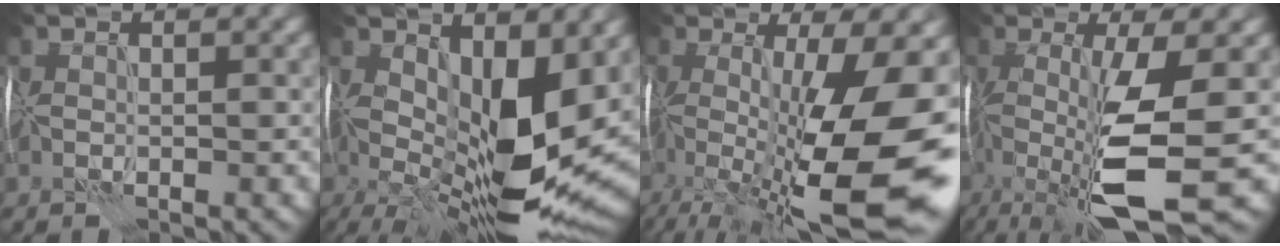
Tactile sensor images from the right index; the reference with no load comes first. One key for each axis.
{"total": 14.5, "fx": 1.1, "fy": 6.5, "fz": 12.9, "tx": -0.229, "ty": -0.020, "tz": 0.026}
{"total": 15.8, "fx": -3.2, "fy": 4.2, "fz": 14.9, "tx": -0.247, "ty": -0.012, "tz": -0.047}
{"total": 10.3, "fx": -2.6, "fy": 2.0, "fz": 9.8, "tx": -0.186, "ty": -0.015, "tz": -0.047}